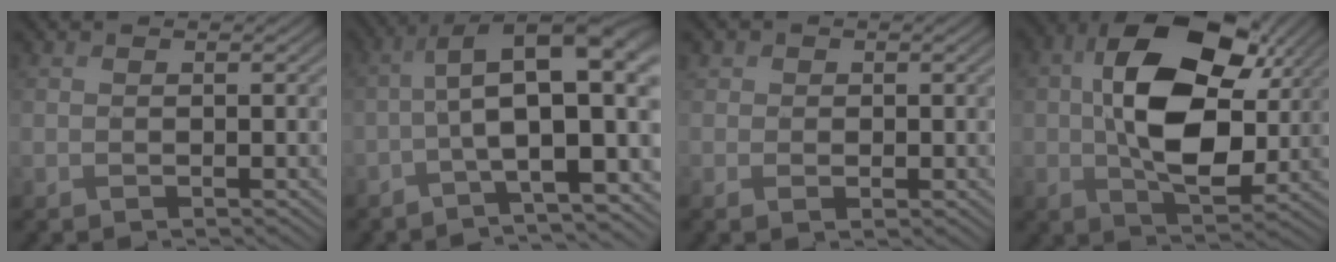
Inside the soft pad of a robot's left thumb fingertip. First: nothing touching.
{"total": 12.6, "force": [-1.8, 4.3, 11.7], "torque": [-0.180, 0.023, -0.030]}
{"total": 2.4, "force": [0.3, 2.2, 1.0], "torque": [-0.015, -0.001, 0.004]}
{"total": 15.3, "force": [2.4, 9.4, 11.8], "torque": [-0.229, -0.003, 0.052]}